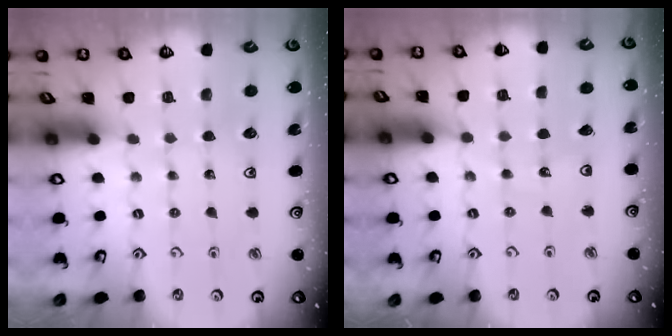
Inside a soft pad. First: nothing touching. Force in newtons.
{"total": 3.0, "press": 3.0, "slide": 0.2}